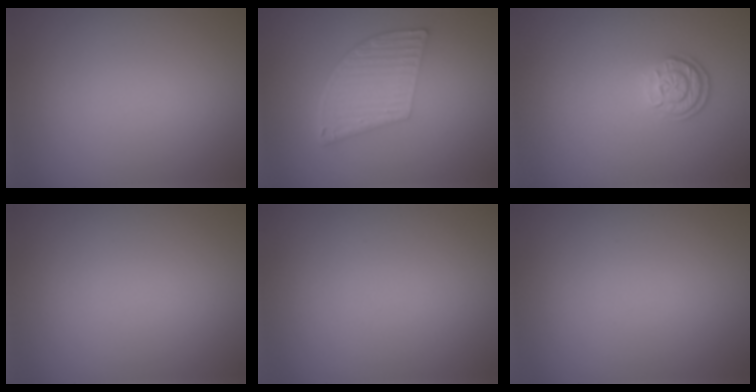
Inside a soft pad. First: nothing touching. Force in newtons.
{"total": 5.9, "press": 3.9, "slide": 4.4}
{"total": 2.3, "press": 2.0, "slide": 1.3}
{"total": 0.0}
{"total": 0.0}
{"total": 0.0}